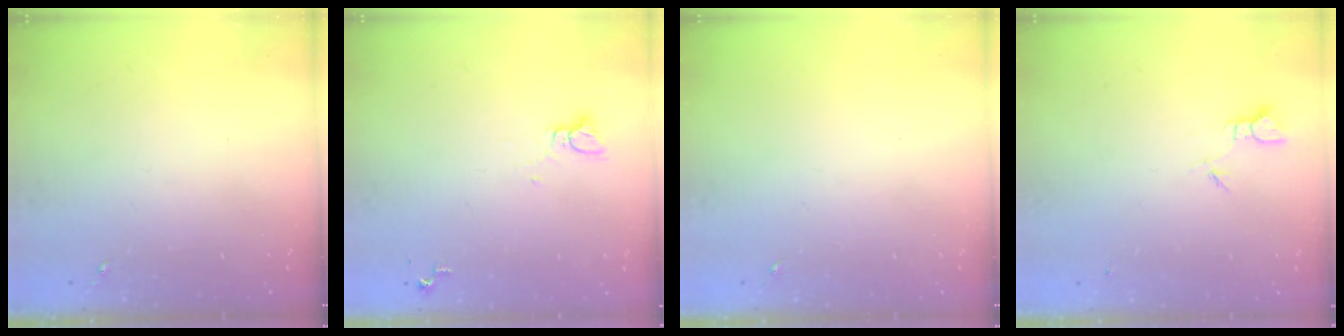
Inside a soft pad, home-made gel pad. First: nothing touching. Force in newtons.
{"total": 2.2, "press": 2.2, "slide": 0.1}
{"total": 0.0}
{"total": 1.8, "press": 1.8, "slide": 0.0}